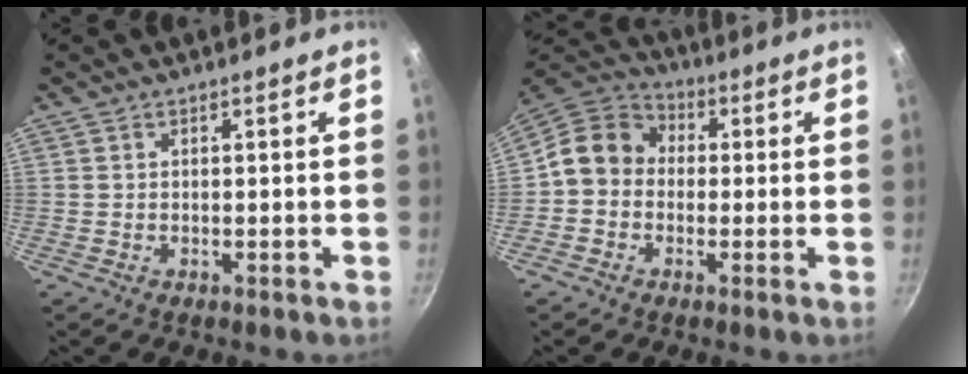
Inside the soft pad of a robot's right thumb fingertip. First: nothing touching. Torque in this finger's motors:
{"motor_torque": [0.50, 1.99, 0.52, -0.85, 0.10]}